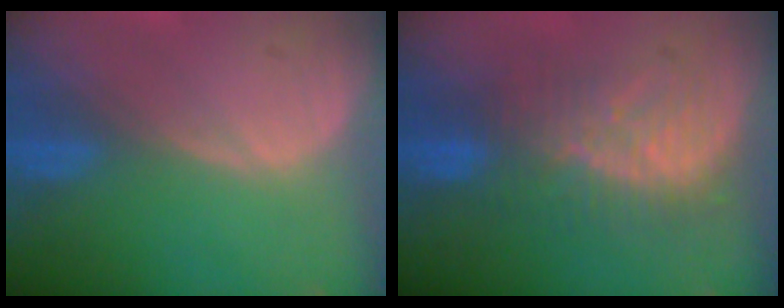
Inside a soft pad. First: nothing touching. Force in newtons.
{"total": 8.1, "press": 7.9, "slide": 1.6}